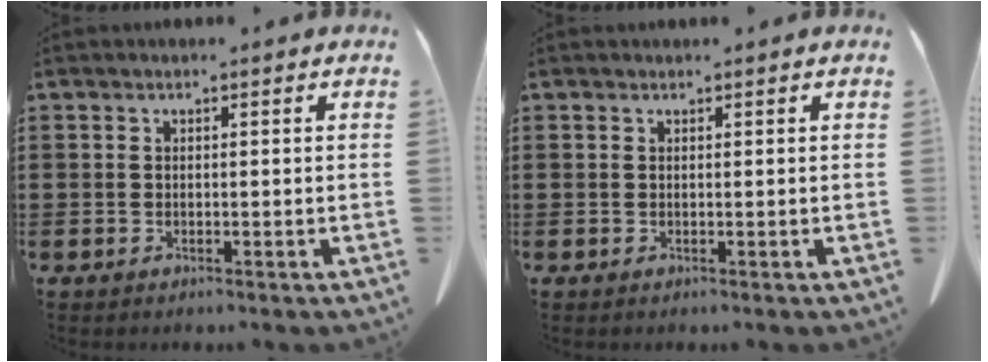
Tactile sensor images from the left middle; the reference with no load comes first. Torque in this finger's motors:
{"motor_torque": [-0.31, 0.05, -0.02, -0.01]}